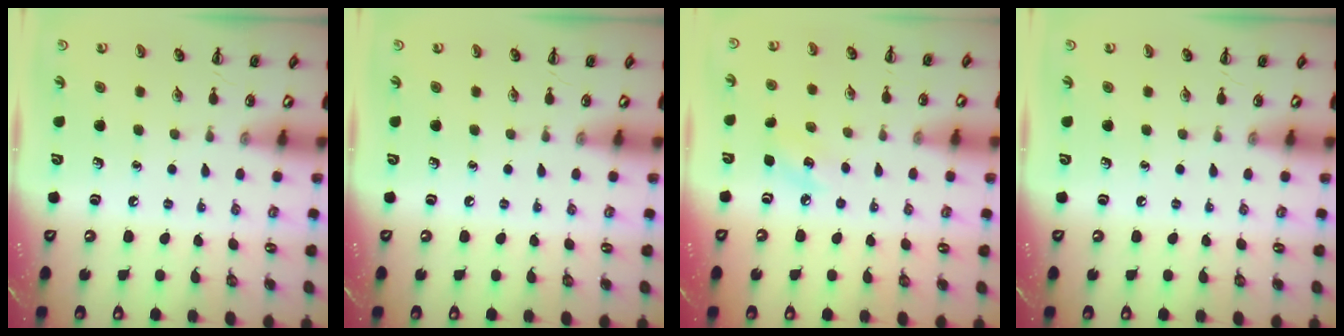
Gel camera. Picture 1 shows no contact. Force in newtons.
{"total": 0.0}
{"total": 5.9, "press": 5.6, "slide": 1.8}
{"total": 0.0}